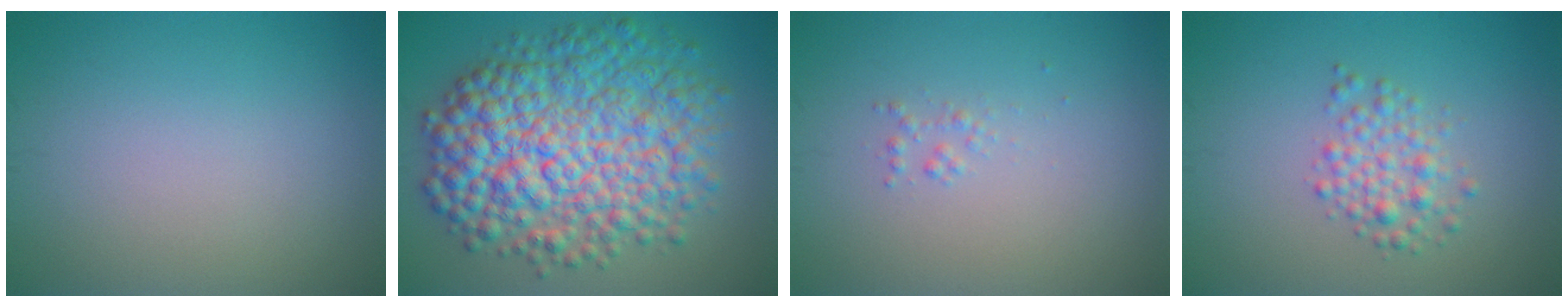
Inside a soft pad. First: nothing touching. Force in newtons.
{"total": 11.6, "press": 11.6, "slide": 0.0}
{"total": 0.7, "press": 0.7, "slide": 0.0}
{"total": 2.6, "press": 2.5, "slide": 0.0}